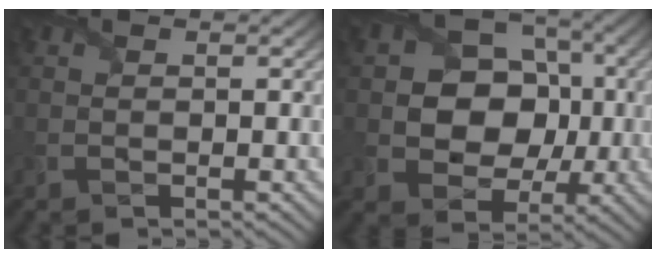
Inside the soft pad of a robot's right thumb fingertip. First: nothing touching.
{"total": 9.9, "force": [-0.1, 8.2, 5.5], "torque": [-0.099, -0.008, -0.015]}